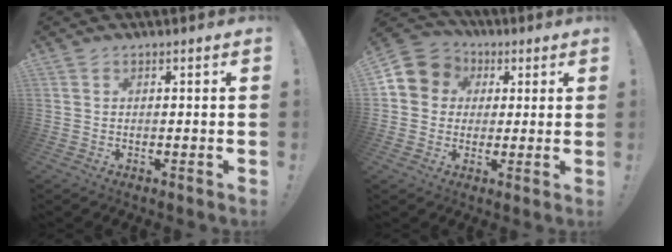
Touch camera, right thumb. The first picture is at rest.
{"total": 8.5, "force": [1.6, 7.9, 2.5], "torque": [-0.048, 0.001, 0.037]}